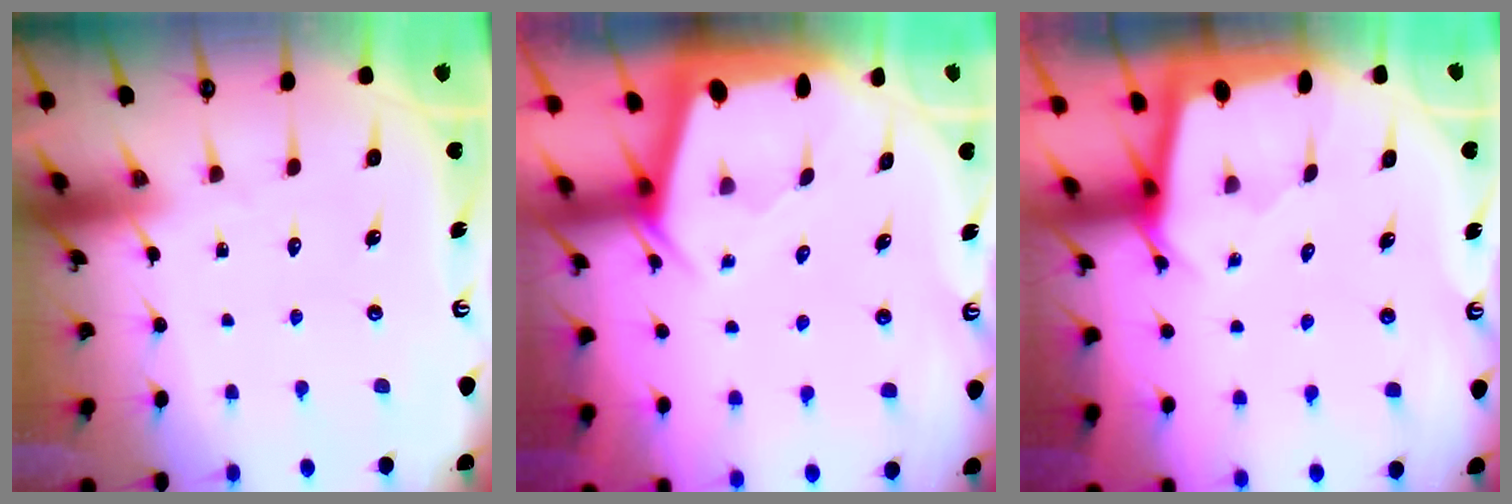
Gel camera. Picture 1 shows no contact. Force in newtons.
{"total": 2.2, "press": 2.2, "slide": 0.3}
{"total": 1.8, "press": 1.7, "slide": 0.2}